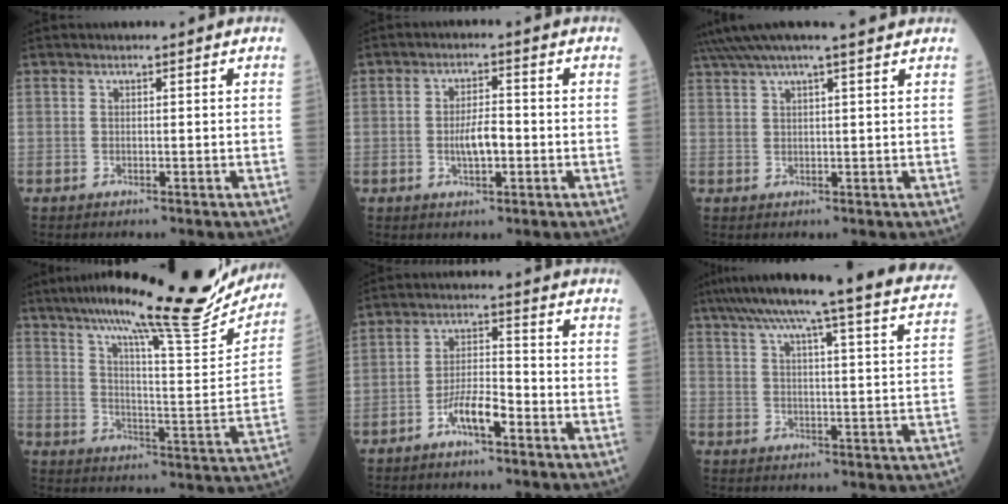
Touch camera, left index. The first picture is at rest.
{"total": 4.3, "force": [-1.0, 1.5, 3.9], "torque": [-0.074, 0.003, -0.020]}
{"total": 10.3, "force": [8.9, -0.5, 5.3], "torque": [-0.096, 0.036, 0.121]}
{"total": 23.2, "force": [19.5, 1.8, 12.4], "torque": [-0.193, -0.022, 0.270]}
{"total": 5.5, "force": [-3.3, 1.2, 4.2], "torque": [-0.084, 0.006, -0.064]}
{"total": 23.6, "force": [21.0, -0.9, 10.7], "torque": [-0.170, -0.048, 0.263]}